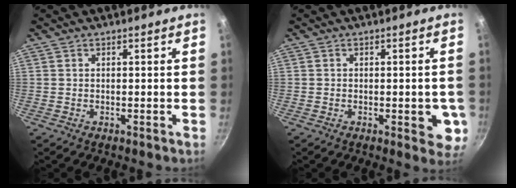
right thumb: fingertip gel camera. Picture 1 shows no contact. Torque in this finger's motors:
{"motor_torque": [0.93, 1.11, 0.76, -0.03, 0.18]}